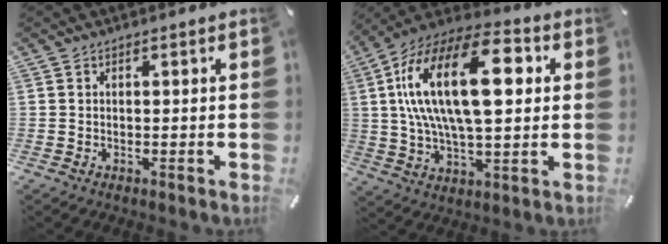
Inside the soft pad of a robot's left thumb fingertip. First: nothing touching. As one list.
[{"total": 24.5, "force": [5.8, 11.6, 20.8], "torque": [-0.414, -0.008, 0.078]}]